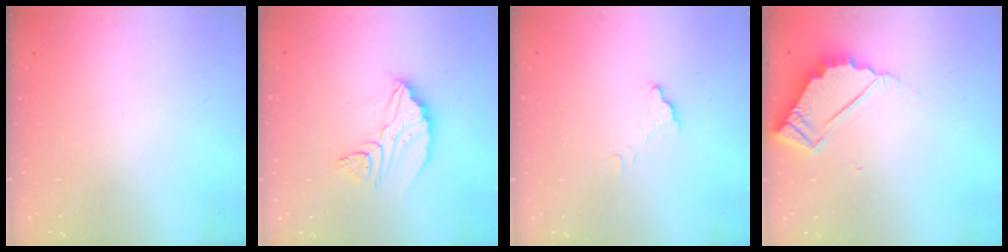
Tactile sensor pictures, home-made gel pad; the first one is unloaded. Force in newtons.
{"total": 10.5, "press": 10.4, "slide": 0.9}
{"total": 4.6, "press": 4.6, "slide": 0.3}
{"total": 5.4, "press": 5.4, "slide": 0.2}